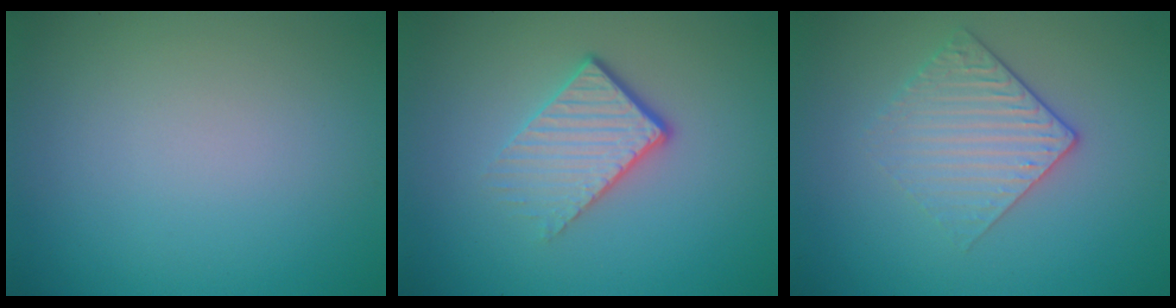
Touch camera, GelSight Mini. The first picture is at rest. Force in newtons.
{"total": 4.2, "press": 2.7, "slide": 3.2}
{"total": 3.1, "press": 2.7, "slide": 1.7}